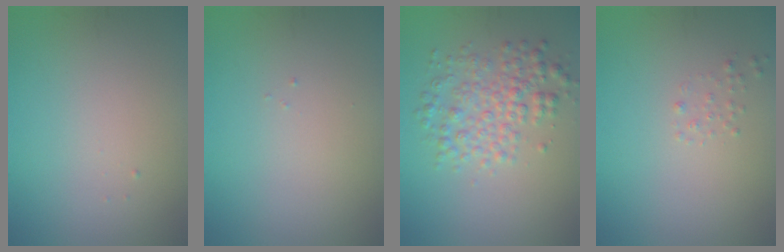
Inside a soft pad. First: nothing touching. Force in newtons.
{"total": 0.0}
{"total": 4.0, "press": 4.0, "slide": 0.0}
{"total": 0.6, "press": 0.6, "slide": 0.1}